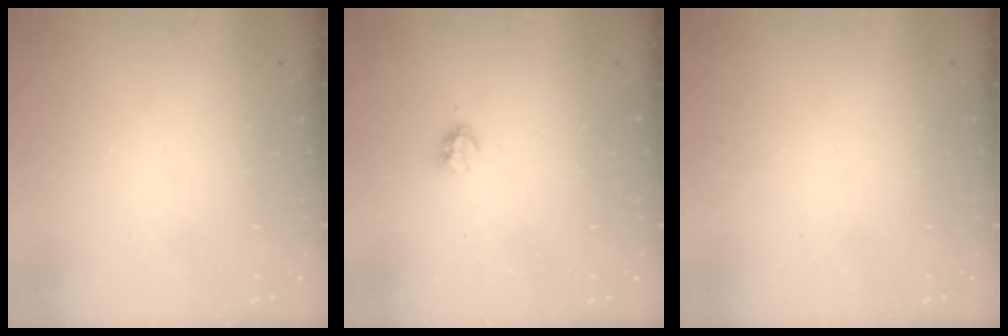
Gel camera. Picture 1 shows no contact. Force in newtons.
{"total": 2.9, "press": 2.9, "slide": 0.5}
{"total": 0.0}